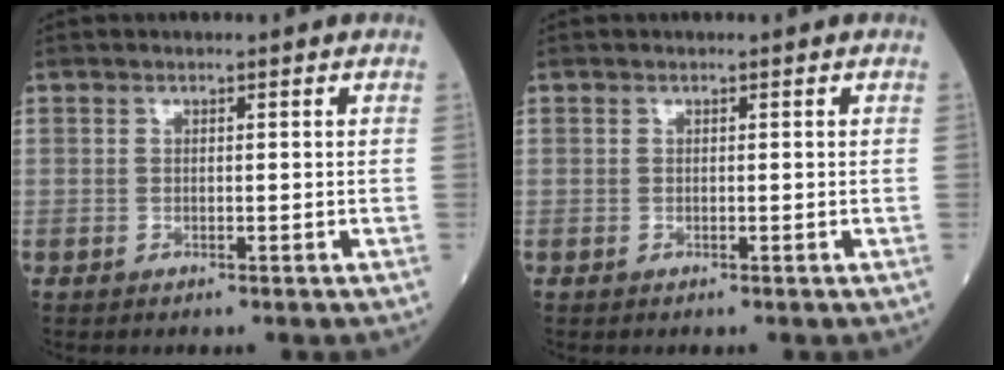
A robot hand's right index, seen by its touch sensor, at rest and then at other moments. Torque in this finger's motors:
{"motor_torque": [0.00, 0.00, 0.00, 0.00]}